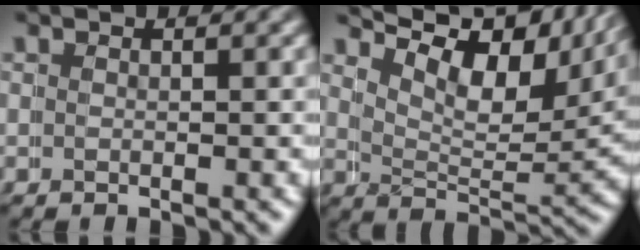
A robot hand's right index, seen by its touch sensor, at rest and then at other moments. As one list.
[{"total": 11.4, "force": [8.0, 4.7, 6.7], "torque": [-0.083, 0.028, 0.105]}]